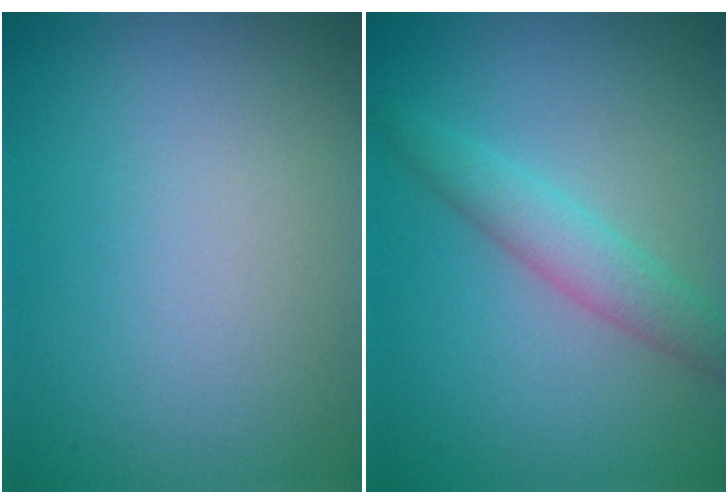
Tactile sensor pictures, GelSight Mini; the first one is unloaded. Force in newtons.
{"total": 2.9, "press": 2.9, "slide": 0.1}